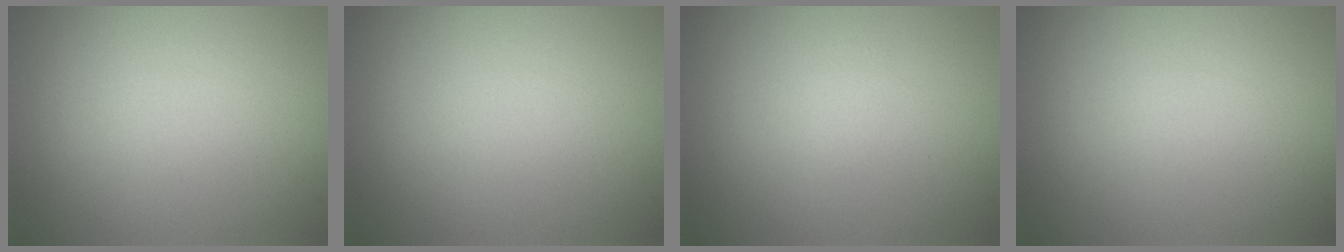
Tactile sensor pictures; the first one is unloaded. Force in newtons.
{"total": 0.0}
{"total": 0.6, "press": 0.6, "slide": 0.1}
{"total": 0.0}